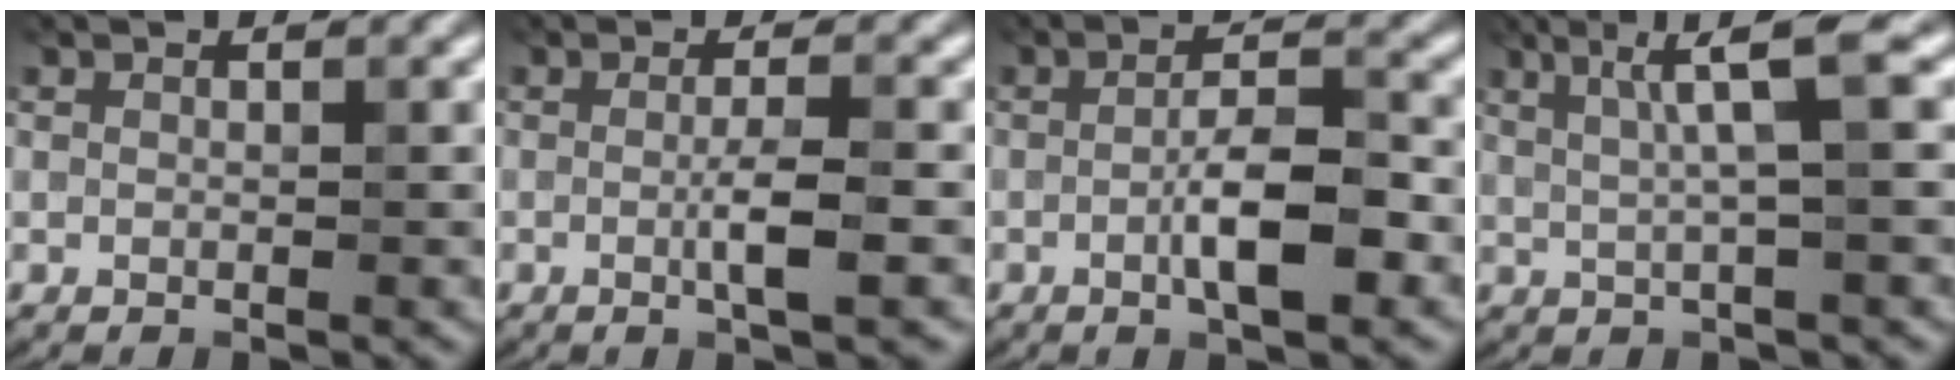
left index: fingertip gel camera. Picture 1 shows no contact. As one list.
[{"total": 2.8, "force": [-0.5, 0.0, 2.8], "torque": [-0.052, 0.003, -0.010]}, {"total": 4.9, "force": [-1.4, 1.0, 4.6], "torque": [-0.086, 0.009, -0.027]}, {"total": 4.5, "force": [1.5, 0.3, 4.3], "torque": [-0.075, 0.010, 0.026]}]